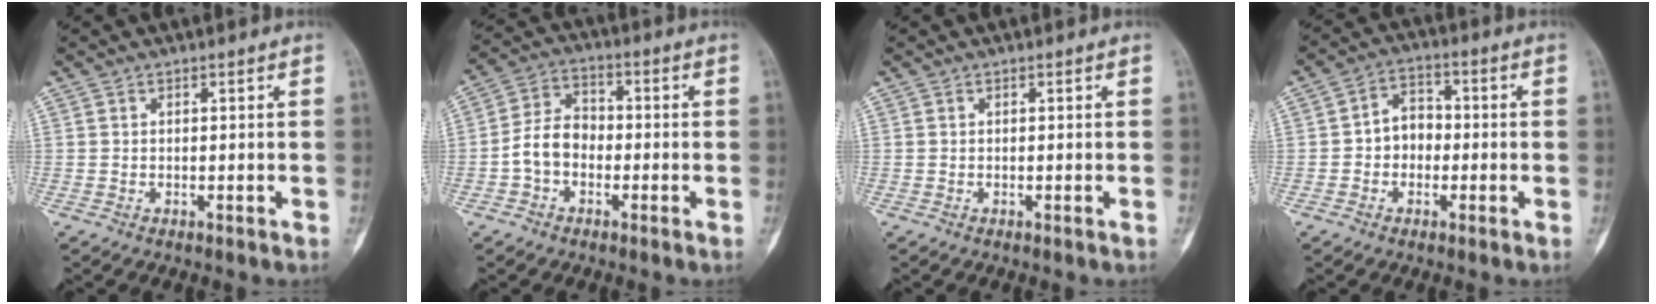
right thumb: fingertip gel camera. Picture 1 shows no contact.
{"total": 7.4, "force": [-1.9, 5.5, 4.6], "torque": [-0.075, 0.032, -0.047]}
{"total": 0.0}
{"total": 6.0, "force": [-0.8, 4.8, 3.5], "torque": [-0.027, 0.022, -0.025]}